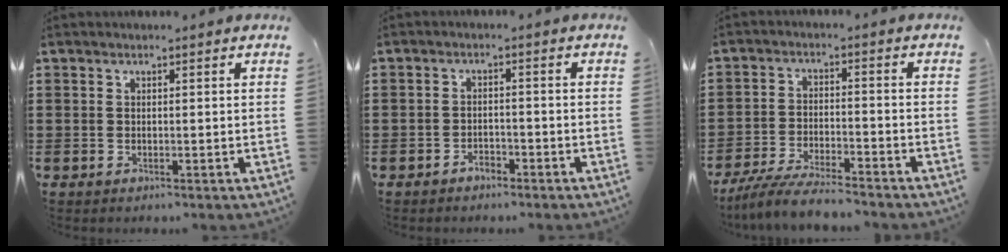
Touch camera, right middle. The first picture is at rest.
{"total": 2.1, "force": [-1.9, 0.8, 0.4], "torque": [-0.014, 0.001, -0.040]}
{"total": 6.4, "force": [-6.0, 0.6, 2.3], "torque": [-0.053, -0.003, -0.117]}